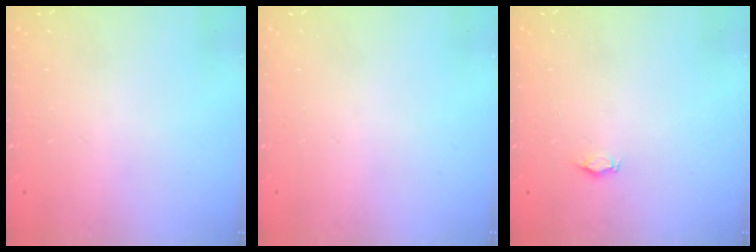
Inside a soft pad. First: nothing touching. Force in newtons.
{"total": 0.0}
{"total": 2.9, "press": 2.9, "slide": 0.5}